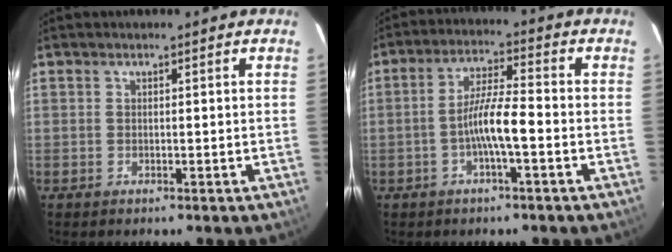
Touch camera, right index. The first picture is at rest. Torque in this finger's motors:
{"motor_torque": [0.94, -0.36, 0.73, 0.15]}